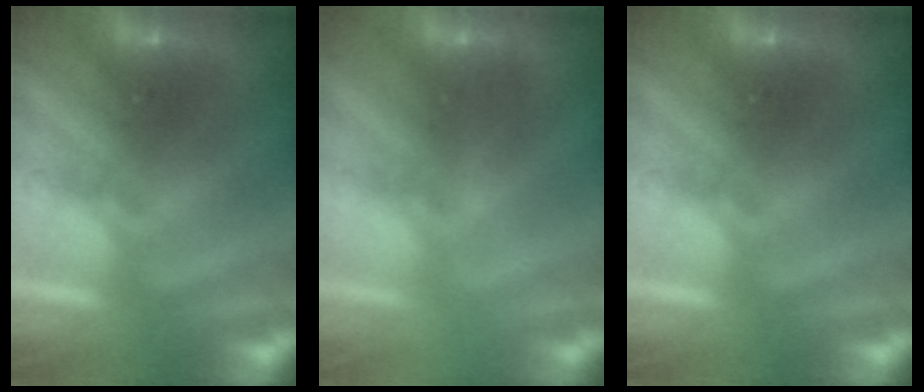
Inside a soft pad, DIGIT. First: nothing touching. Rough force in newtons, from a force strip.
{"total": 3.2}
{"total": 0.0}